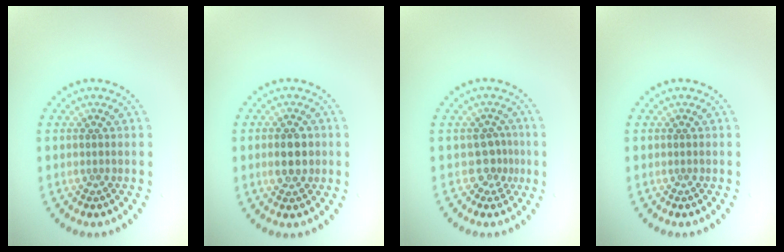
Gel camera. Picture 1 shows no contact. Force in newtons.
{"total": 2.8, "press": 2.8, "slide": 0.1}
{"total": 1.8, "press": 1.4, "slide": 1.2}
{"total": 0.0}